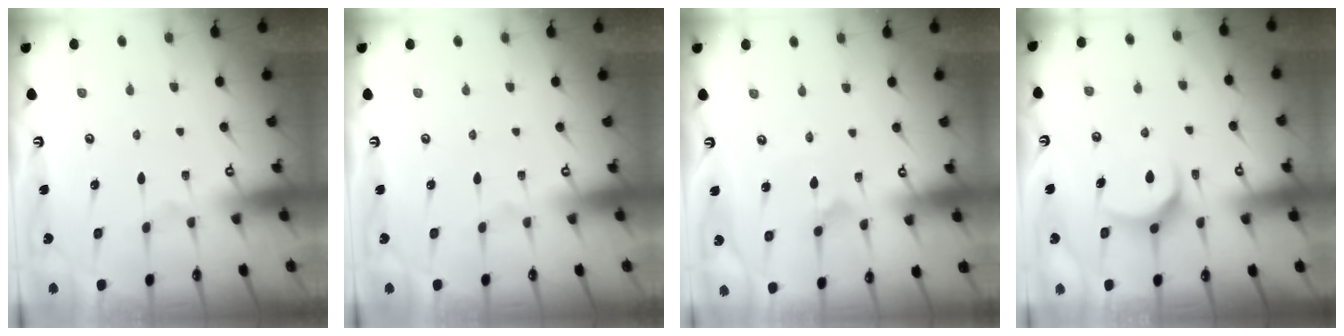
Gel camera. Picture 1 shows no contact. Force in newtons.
{"total": 0.0}
{"total": 3.0, "press": 3.0, "slide": 0.3}
{"total": 7.7, "press": 7.7, "slide": 0.5}